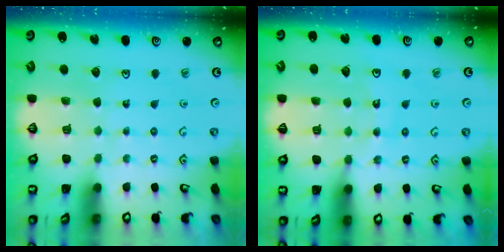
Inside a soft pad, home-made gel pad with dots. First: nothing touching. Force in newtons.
{"total": 10.8, "press": 10.5, "slide": 2.3}